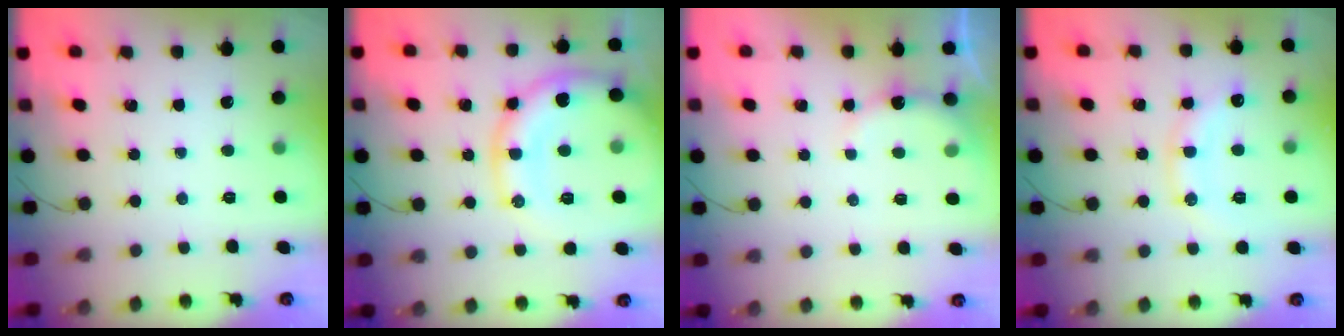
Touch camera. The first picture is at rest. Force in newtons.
{"total": 17.1, "press": 17.1, "slide": 0.9}
{"total": 7.1, "press": 6.9, "slide": 1.2}
{"total": 12.6, "press": 12.6, "slide": 0.5}